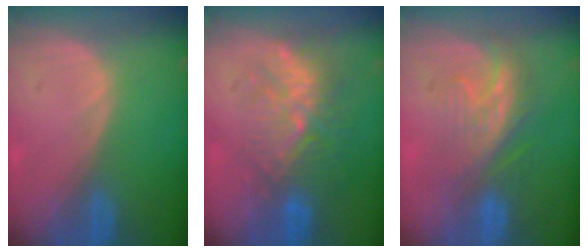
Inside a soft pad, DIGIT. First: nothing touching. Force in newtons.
{"total": 9.2, "press": 8.6, "slide": 3.4}
{"total": 7.4, "press": 7.0, "slide": 2.3}